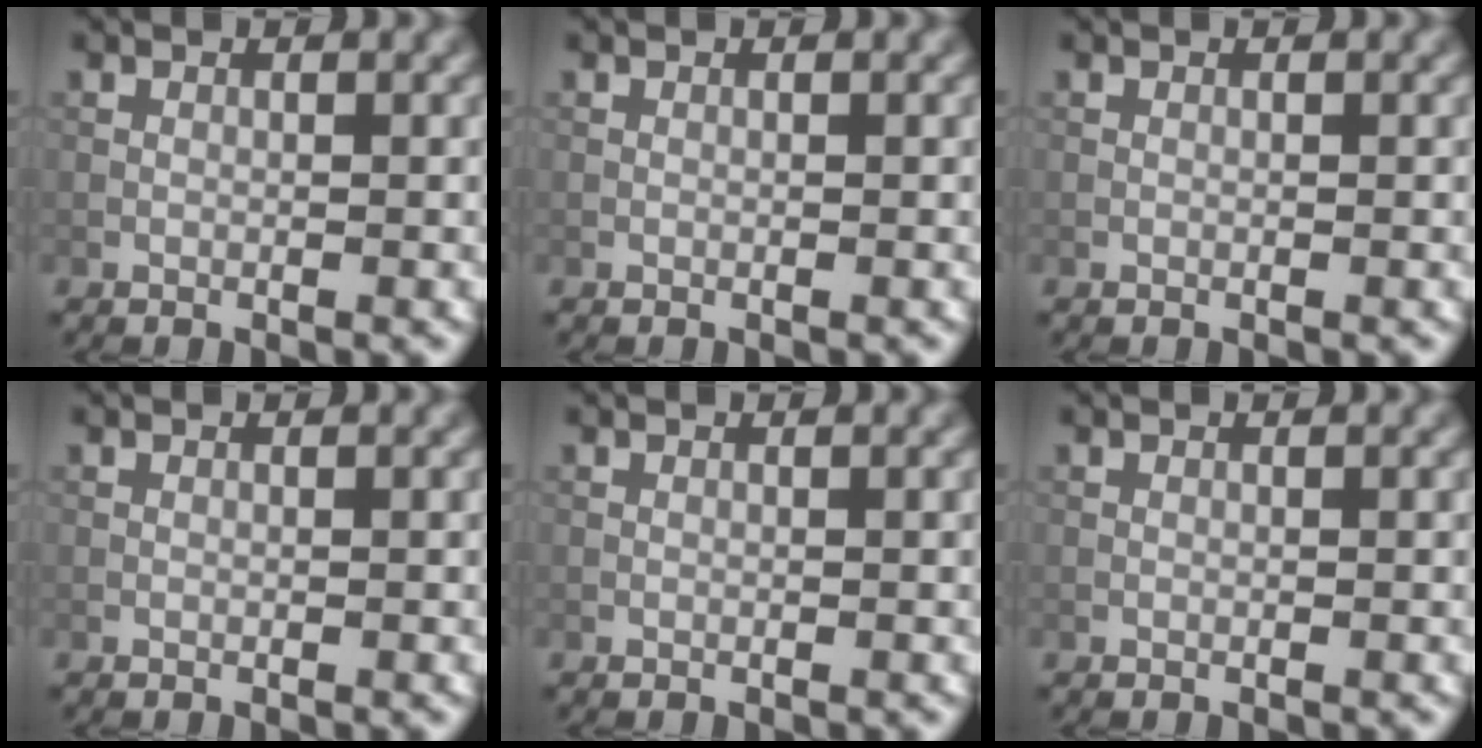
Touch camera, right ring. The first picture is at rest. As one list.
[{"total": 0.0}, {"total": 0.0}, {"total": 0.0}, {"total": 0.0}, {"total": 0.0}]